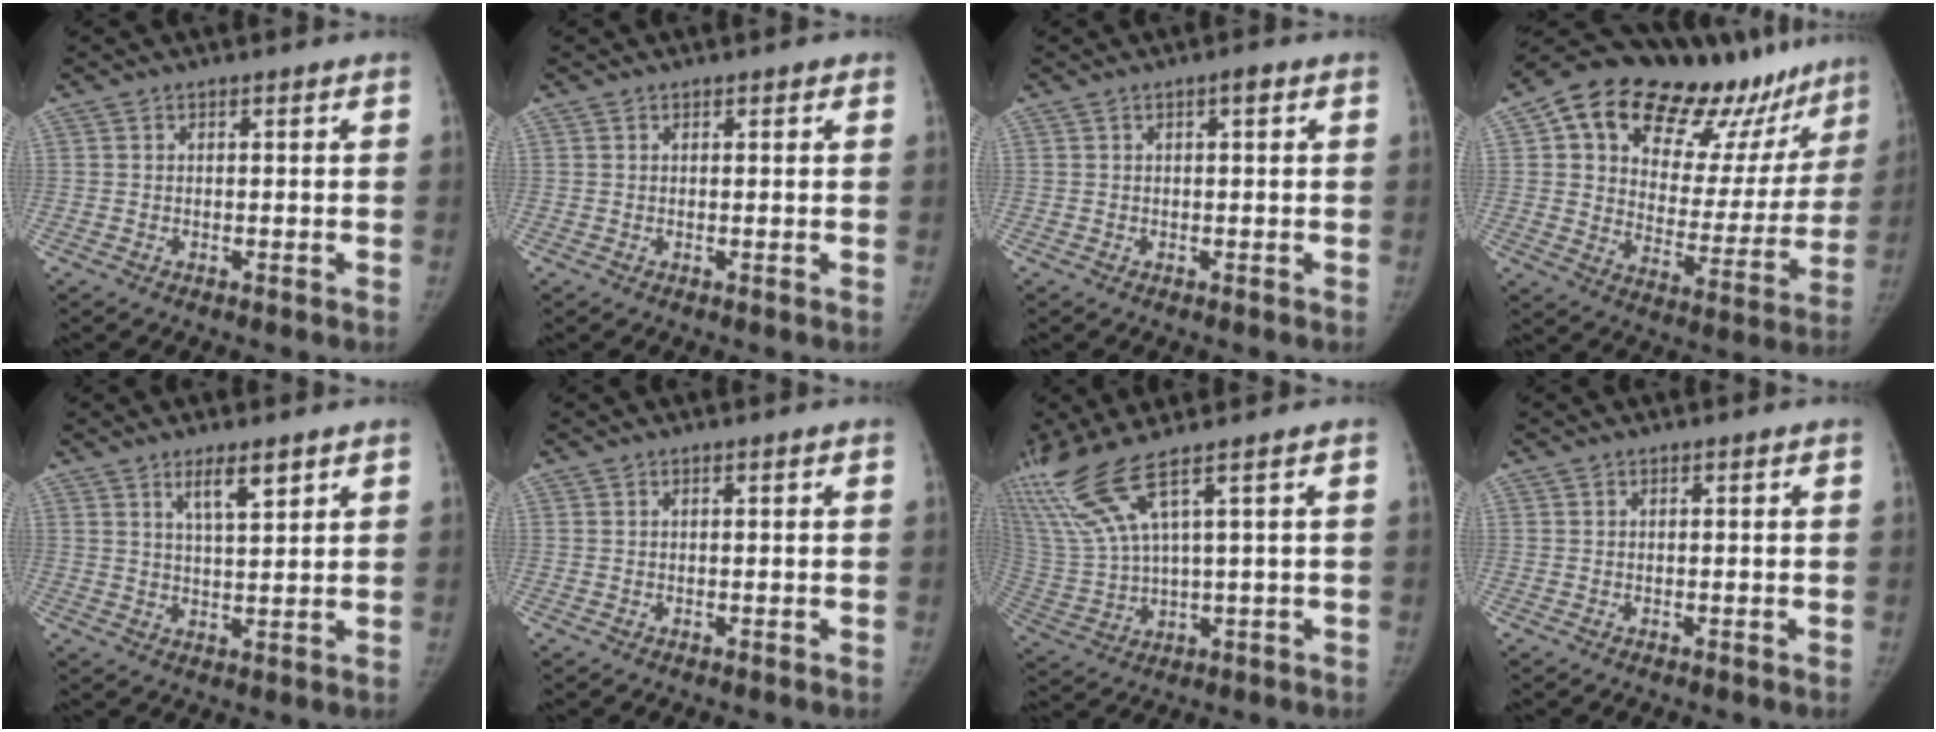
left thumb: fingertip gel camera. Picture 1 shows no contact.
{"total": 0.8, "force": [0.5, 0.5, 0.3], "torque": [0.003, -0.002, 0.003]}
{"total": 1.2, "force": [0.5, 0.4, 1.1], "torque": [-0.015, 0.003, 0.003]}
{"total": 26.5, "force": [18.0, 13.9, 13.6], "torque": [-0.164, -0.052, 0.265]}
{"total": 5.3, "force": [3.3, 1.2, 3.9], "torque": [-0.059, -0.026, 0.060]}
{"total": 0.0}
{"total": 12.5, "force": [7.6, 0.7, 9.9], "torque": [-0.246, -0.024, 0.169]}
{"total": 0.0}